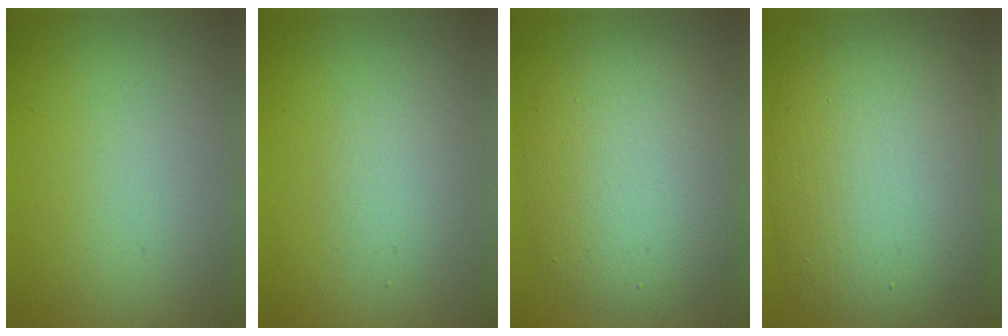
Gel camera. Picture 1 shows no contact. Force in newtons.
{"total": 1.6, "press": 1.6, "slide": 0.1}
{"total": 8.0, "press": 7.9, "slide": 0.7}
{"total": 10.9, "press": 10.9, "slide": 0.6}